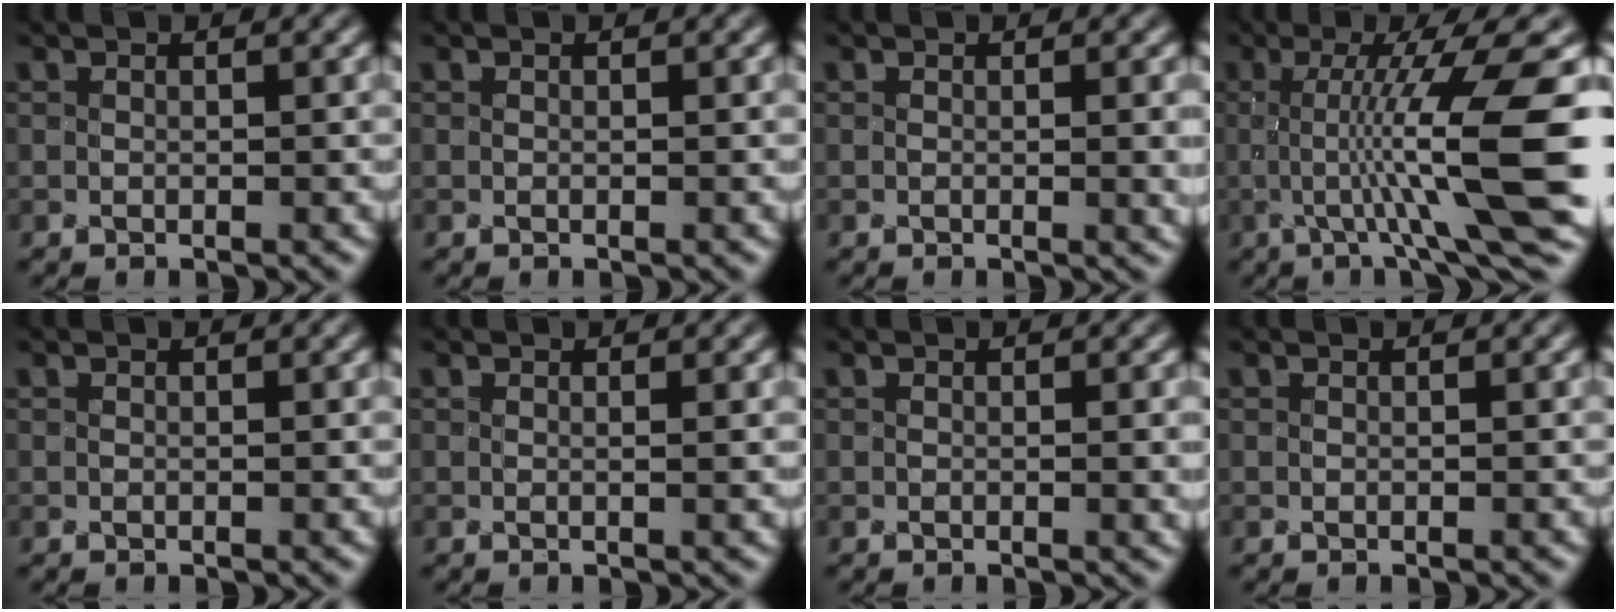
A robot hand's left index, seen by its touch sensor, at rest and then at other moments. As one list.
[{"total": 0.0}, {"total": 1.9, "force": [-0.1, 0.7, 1.8], "torque": [-0.009, 0.002, 0.007]}, {"total": 10.5, "force": [-1.8, 1.3, 10.2], "torque": [-0.145, 0.013, -0.018]}, {"total": 0.0}, {"total": 0.7, "force": [0.1, 0.3, 0.6], "torque": [-0.002, 0.003, -0.001]}, {"total": 1.0, "force": [-0.1, 0.3, 0.9], "torque": [-0.005, 0.001, 0.004]}, {"total": 0.0}]